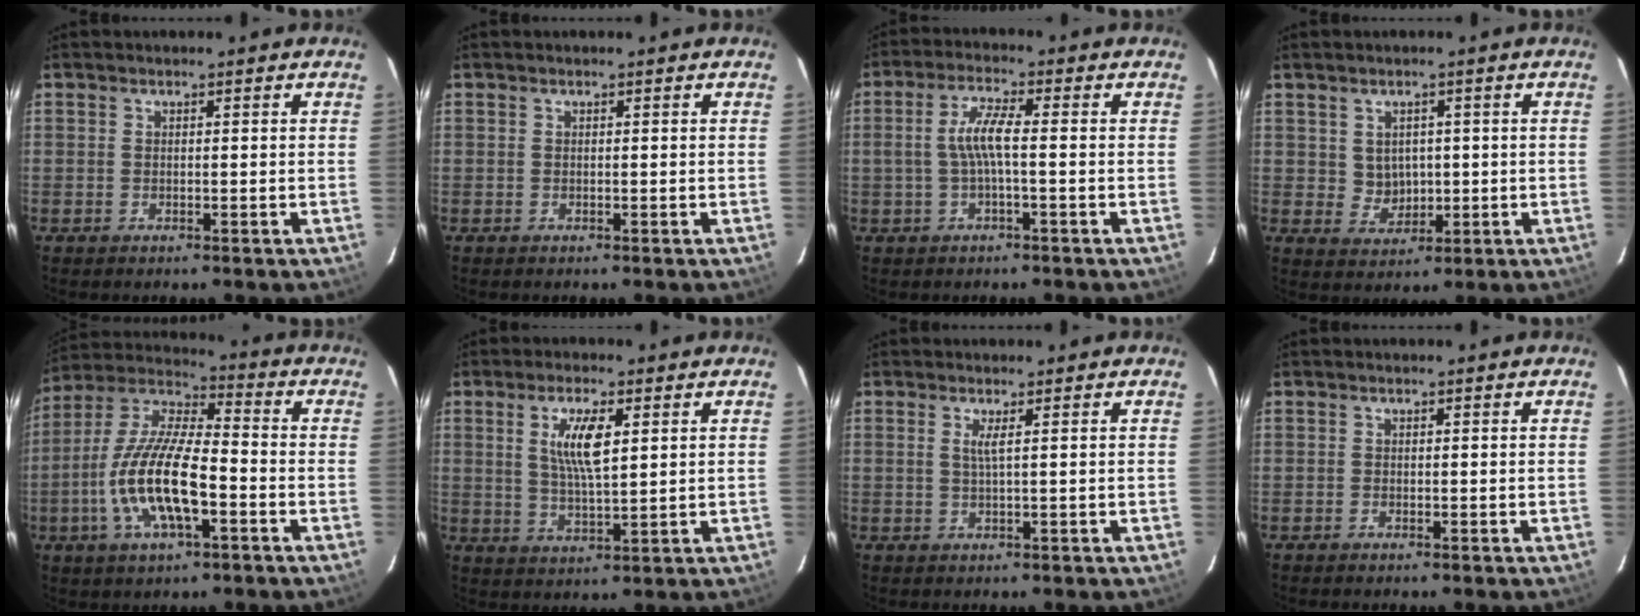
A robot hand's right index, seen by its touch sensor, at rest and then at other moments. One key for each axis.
{"total": 0.0}
{"total": 5.1, "fx": -0.8, "fy": 0.4, "fz": 5.0, "tx": -0.102, "ty": 0.005, "tz": -0.012}
{"total": 4.1, "fx": 0.6, "fy": 3.9, "fz": 1.1, "tx": -0.021, "ty": 0.006, "tz": 0.024}
{"total": 16.1, "fx": -5.1, "fy": 5.4, "fz": 14.3, "tx": -0.293, "ty": -0.008, "tz": -0.100}
{"total": 7.3, "fx": 2.3, "fy": 2.1, "fz": 6.6, "tx": -0.121, "ty": 0.000, "tz": 0.045}
{"total": 1.6, "fx": 0.5, "fy": -0.4, "fz": 1.5, "tx": -0.027, "ty": -0.002, "tz": 0.009}
{"total": 0.0}